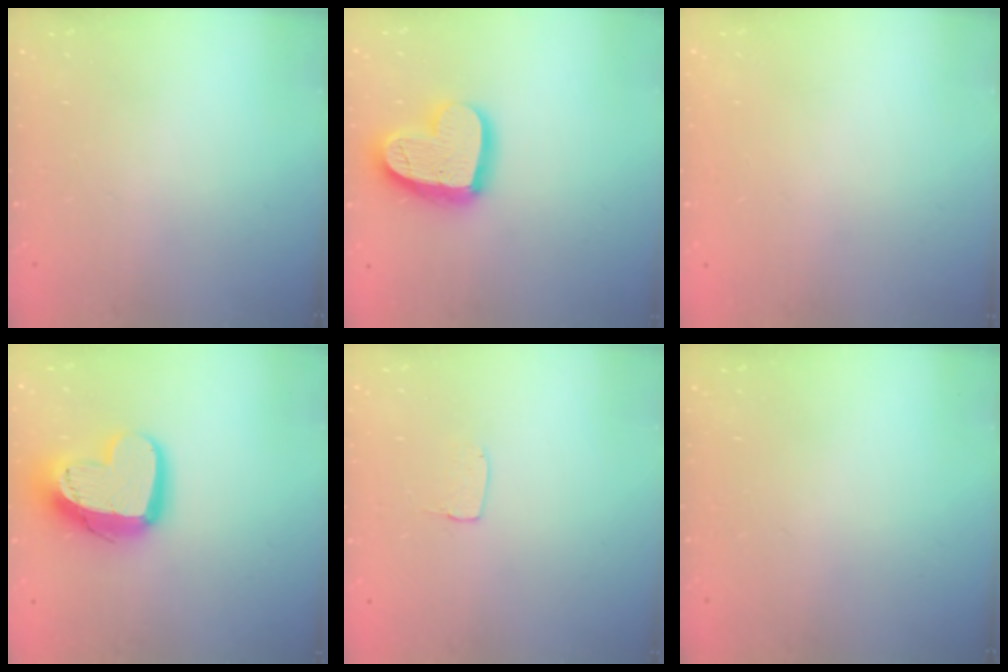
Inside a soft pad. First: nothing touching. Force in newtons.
{"total": 17.8, "press": 17.8, "slide": 1.4}
{"total": 0.0}
{"total": 17.0, "press": 17.0, "slide": 1.7}
{"total": 2.9, "press": 2.9, "slide": 0.2}
{"total": 0.0}